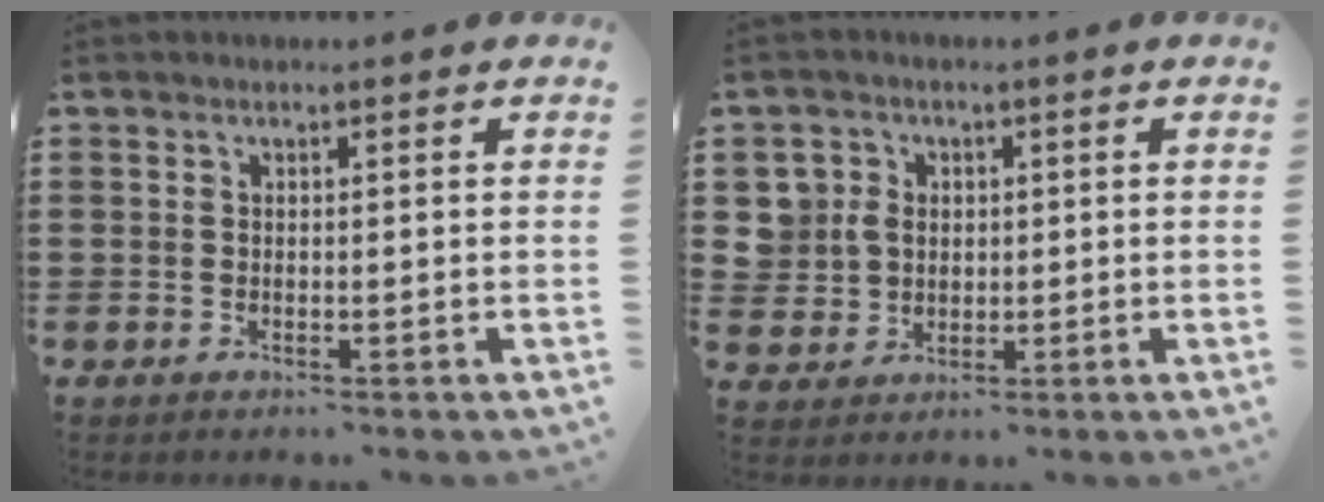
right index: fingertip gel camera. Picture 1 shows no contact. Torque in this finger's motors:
{"motor_torque": [0.39, 0.17, 0.07, 0.01]}